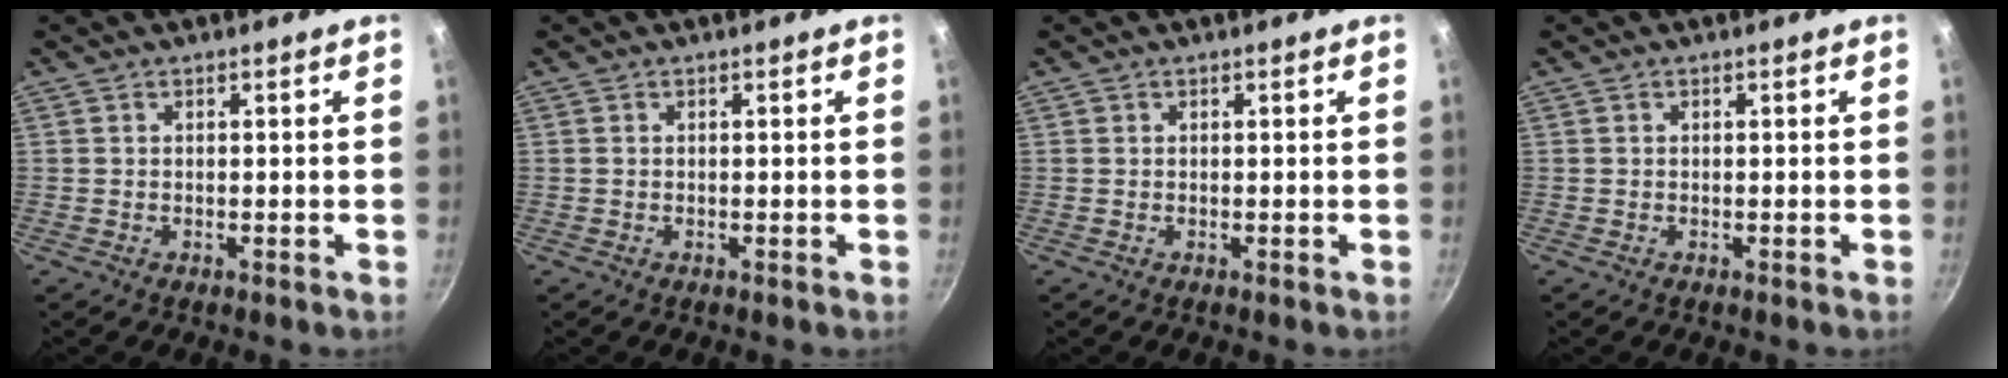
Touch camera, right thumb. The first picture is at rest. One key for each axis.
{"total": 0.0}
{"total": 0.0}
{"total": 0.0}